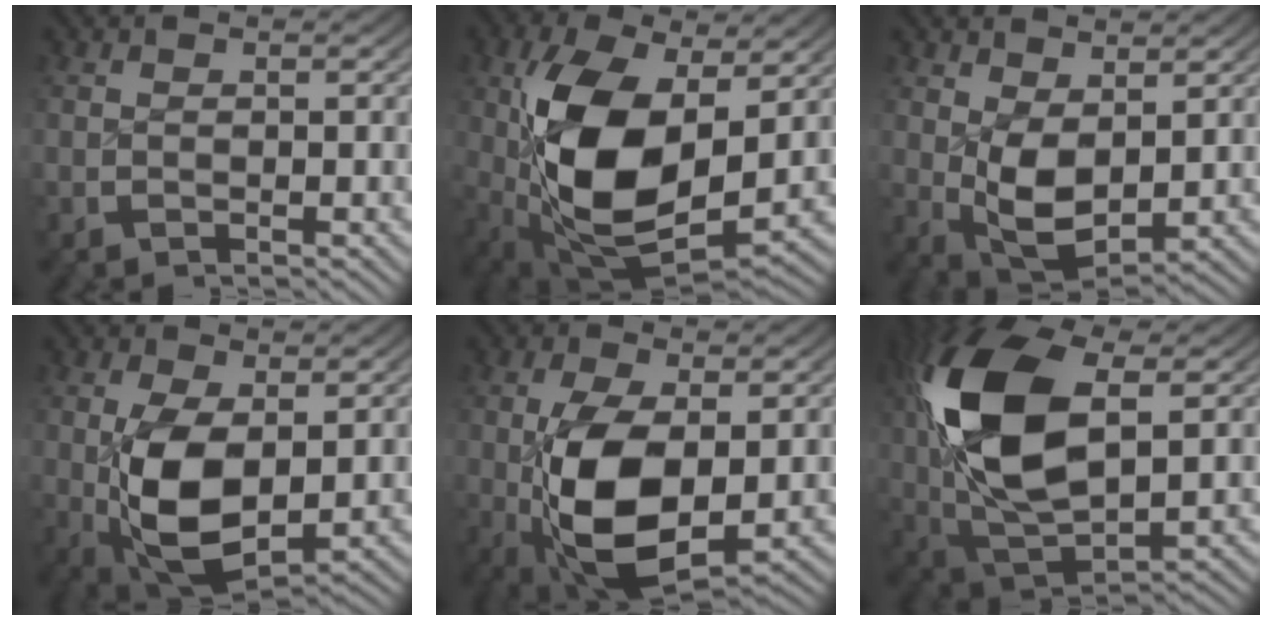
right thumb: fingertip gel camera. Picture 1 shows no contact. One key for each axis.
{"total": 15.2, "fx": 0.2, "fy": 8.8, "fz": 12.4, "tx": -0.275, "ty": -0.055, "tz": 0.035}
{"total": 6.4, "fx": 0.2, "fy": 4.3, "fz": 4.7, "tx": -0.116, "ty": -0.040, "tz": 0.028}
{"total": 10.2, "fx": -0.9, "fy": 6.2, "fz": 8.1, "tx": -0.191, "ty": -0.052, "tz": 0.014}
{"total": 11.8, "fx": -1.2, "fy": 6.7, "fz": 9.6, "tx": -0.216, "ty": -0.050, "tz": 0.010}
{"total": 16.0, "fx": 1.6, "fy": 9.4, "fz": 12.9, "tx": -0.308, "ty": -0.038, "tz": 0.056}